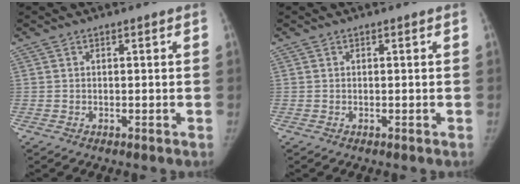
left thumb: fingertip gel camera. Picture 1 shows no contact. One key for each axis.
{"total": 0.0}